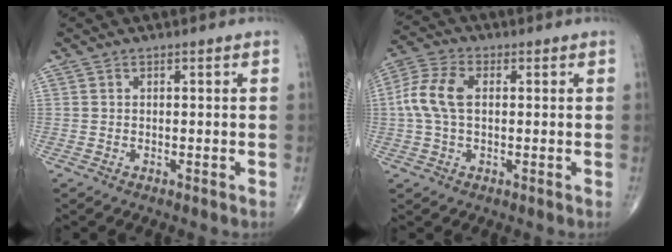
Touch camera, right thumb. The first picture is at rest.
{"total": 8.1, "force": [0.7, 4.9, 6.5], "torque": [-0.152, 0.020, 0.009]}